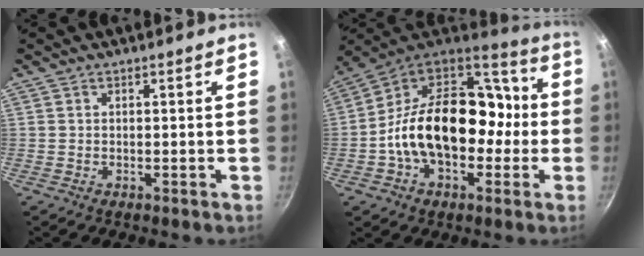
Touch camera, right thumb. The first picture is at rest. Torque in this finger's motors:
{"motor_torque": [2.16, 2.85, 2.05, -0.72, 0.24]}